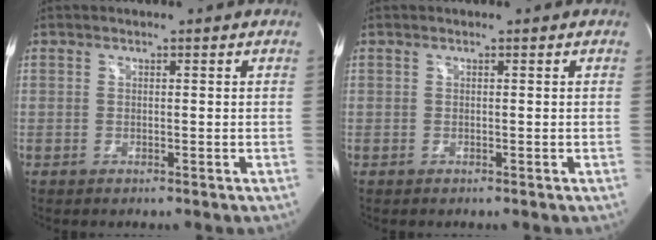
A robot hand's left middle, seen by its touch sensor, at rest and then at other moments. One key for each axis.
{"total": 0.0}